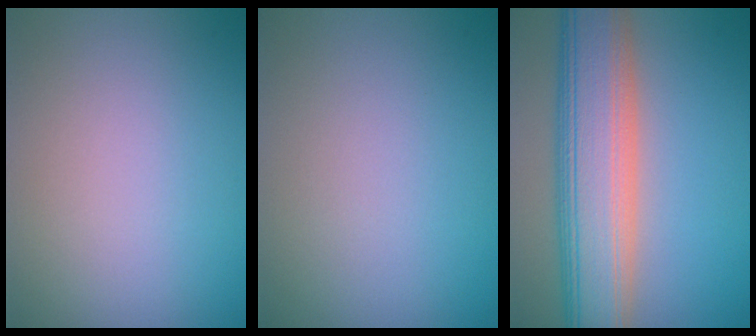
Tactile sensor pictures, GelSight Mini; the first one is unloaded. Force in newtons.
{"total": 0.0}
{"total": 10.6, "press": 10.6, "slide": 0.7}